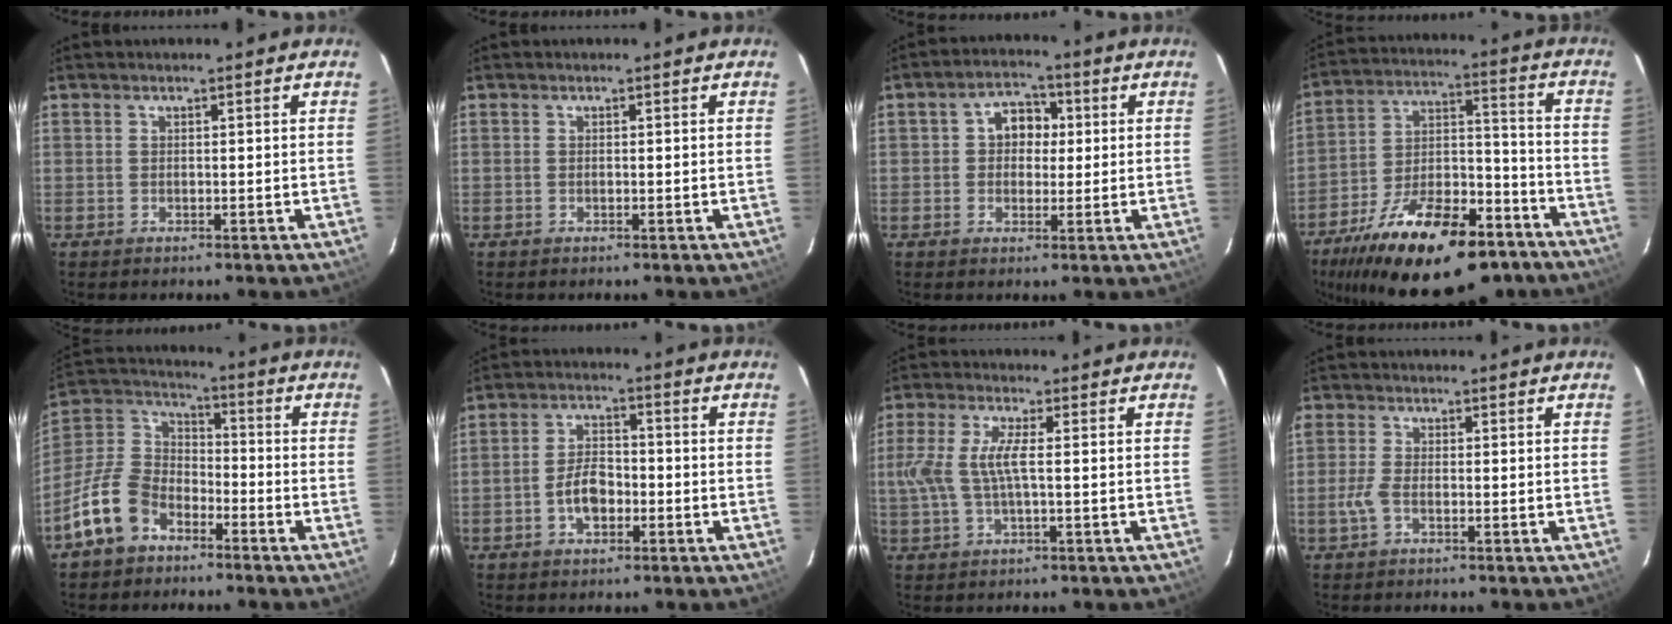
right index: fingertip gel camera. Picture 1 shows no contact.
{"total": 0.0}
{"total": 5.9, "force": [0.6, 4.9, 3.2], "torque": [-0.050, 0.024, 0.009]}
{"total": 27.3, "force": [-18.6, 11.0, 16.7], "torque": [-0.296, -0.004, -0.275]}
{"total": 12.4, "force": [-7.6, 7.9, 5.8], "torque": [-0.134, 0.032, -0.143]}
{"total": 6.0, "force": [-2.2, 3.5, 4.4], "torque": [-0.087, 0.013, -0.035]}
{"total": 7.0, "force": [0.0, 1.8, 6.7], "torque": [-0.147, 0.006, 0.005]}
{"total": 2.9, "force": [-1.1, 1.3, 2.4], "torque": [-0.063, 0.002, -0.026]}